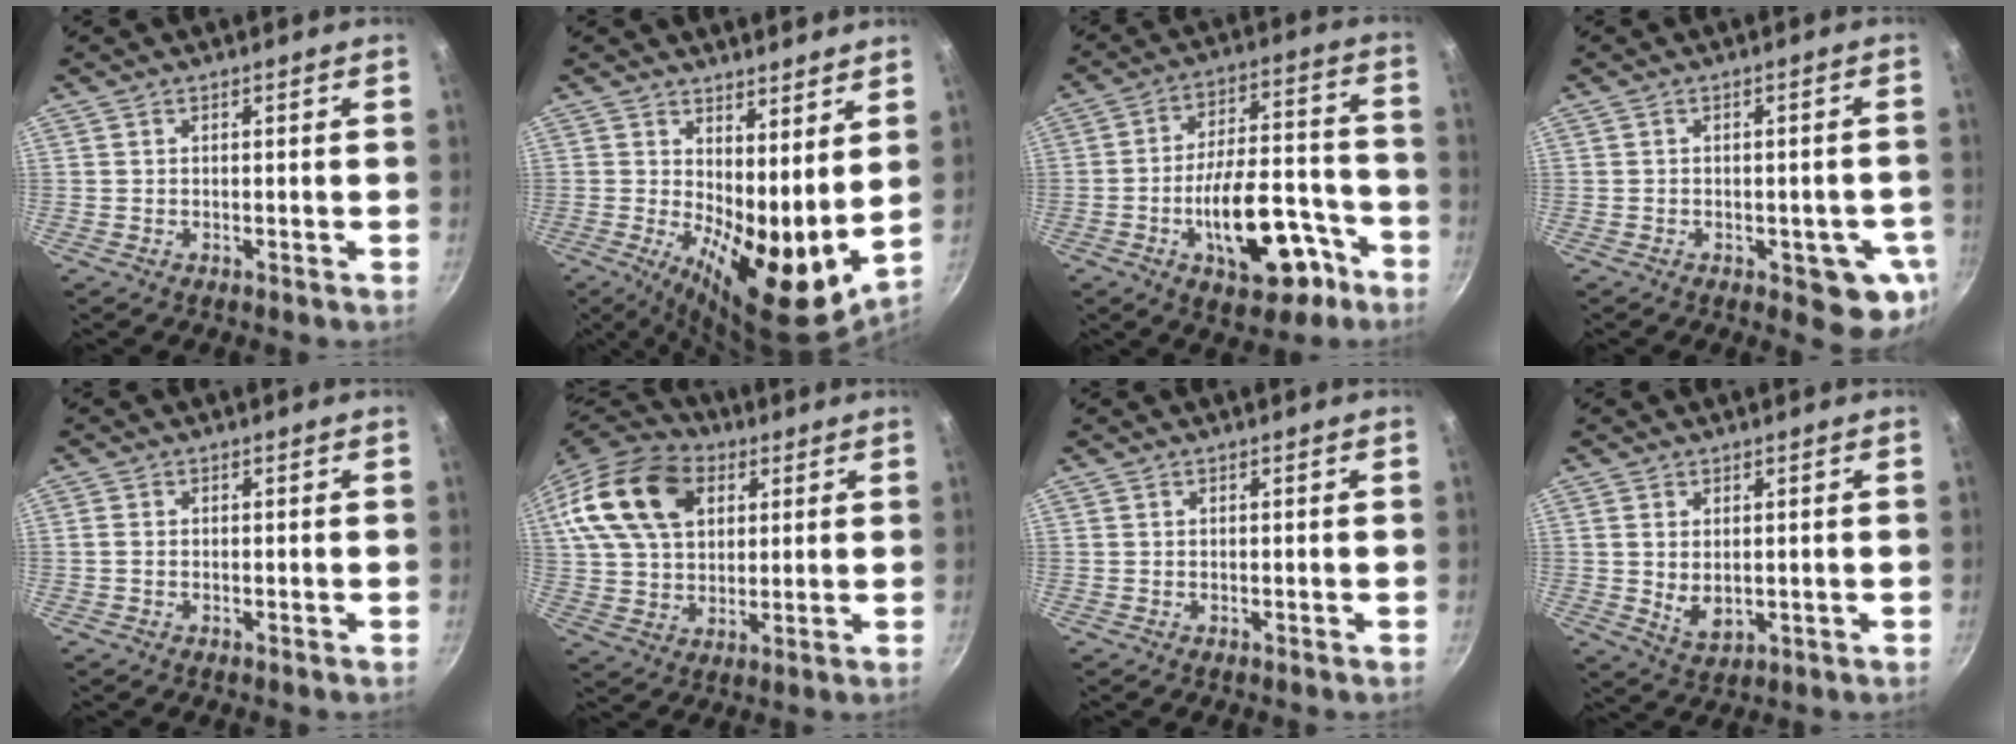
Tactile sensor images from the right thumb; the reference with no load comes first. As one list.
[{"total": 15.5, "force": [3.5, 6.6, 13.6], "torque": [-0.183, -0.040, 0.059]}, {"total": 18.6, "force": [-7.9, 9.1, 14.2], "torque": [-0.181, 0.065, -0.106]}, {"total": 8.1, "force": [-2.5, 4.1, 6.5], "torque": [-0.038, 0.003, -0.029]}, {"total": 0.9, "force": [-0.1, 0.7, 0.5], "torque": [-0.011, 0.003, -0.003]}, {"total": 20.6, "force": [7.4, 14.0, 13.1], "torque": [-0.234, 0.010, 0.128]}, {"total": 0.0}, {"total": 4.8, "force": [0.4, 3.1, 3.7], "torque": [-0.064, -0.013, 0.017]}]